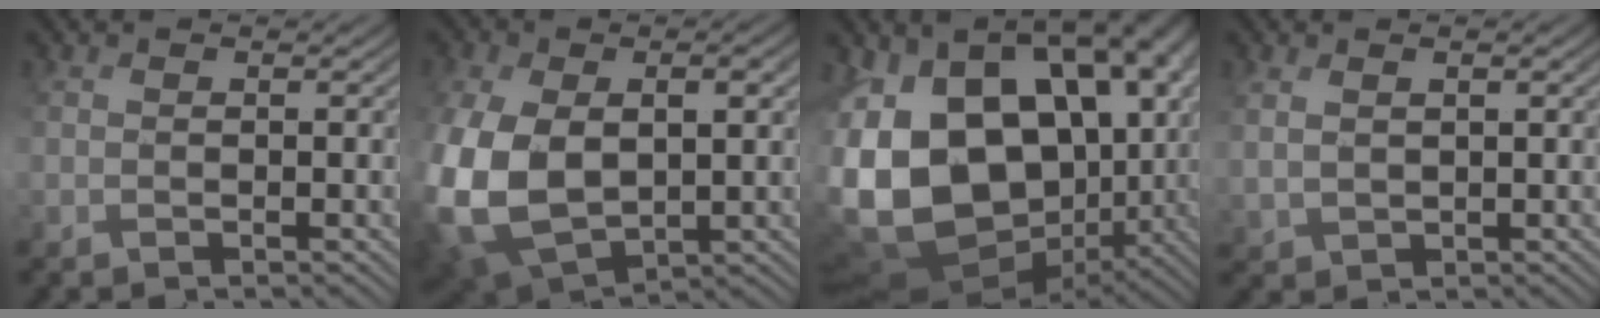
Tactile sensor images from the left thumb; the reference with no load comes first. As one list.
[{"total": 13.9, "force": [0.0, 9.4, 10.3], "torque": [-0.266, -0.017, 0.019]}, {"total": 20.0, "force": [0.2, 14.5, 13.7], "torque": [-0.259, -0.031, 0.049]}, {"total": 1.8, "force": [1.7, 0.5, 0.4], "torque": [-0.010, 0.009, 0.038]}]